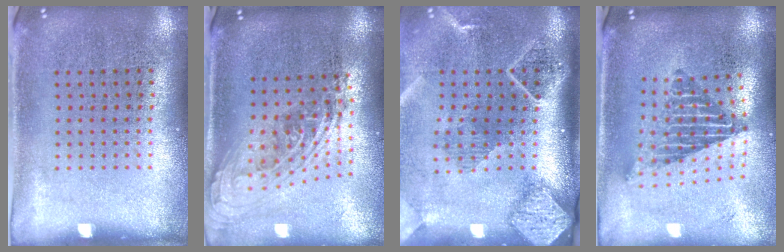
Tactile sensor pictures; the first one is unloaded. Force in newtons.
{"total": 2.1, "press": 1.6, "slide": 1.4}
{"total": 2.6, "press": 1.9, "slide": 1.8}
{"total": 2.1, "press": 1.6, "slide": 1.4}